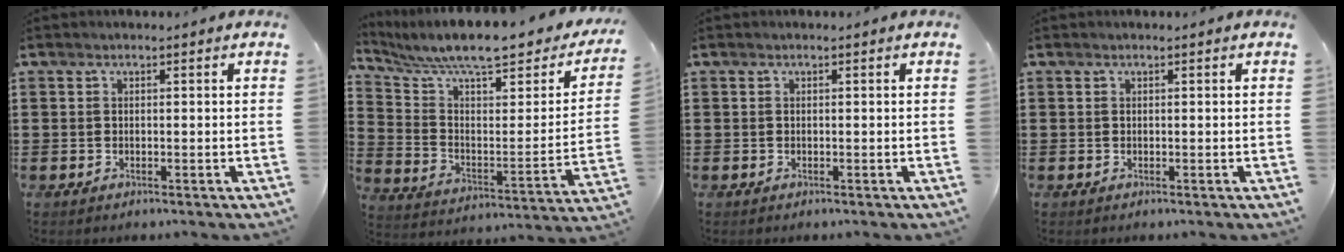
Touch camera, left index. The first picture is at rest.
{"total": 9.1, "force": [7.8, 1.0, 4.6], "torque": [-0.114, -0.059, 0.131]}
{"total": 0.0}
{"total": 0.0}